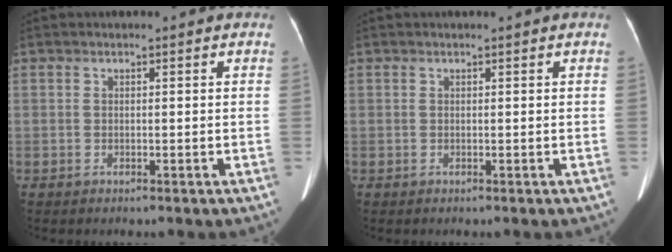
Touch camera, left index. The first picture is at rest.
{"total": 0.0}